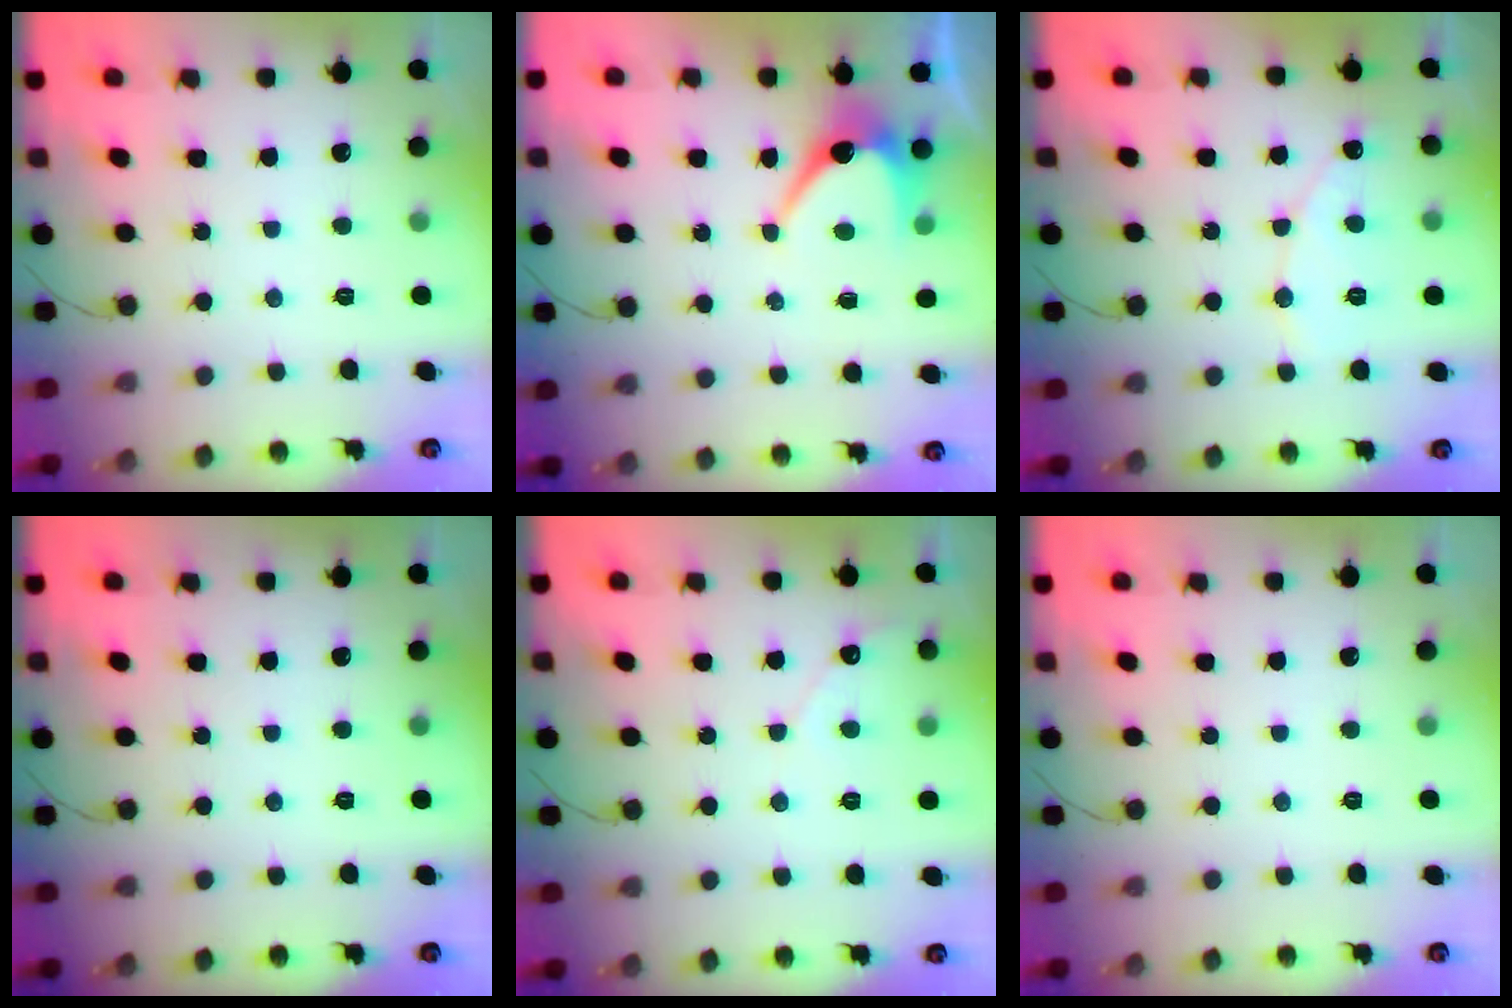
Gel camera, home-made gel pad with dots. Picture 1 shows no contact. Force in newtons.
{"total": 7.0, "press": 7.0, "slide": 0.7}
{"total": 6.4, "press": 6.4, "slide": 0.6}
{"total": 0.0}
{"total": 3.1, "press": 3.1, "slide": 0.3}
{"total": 0.0}